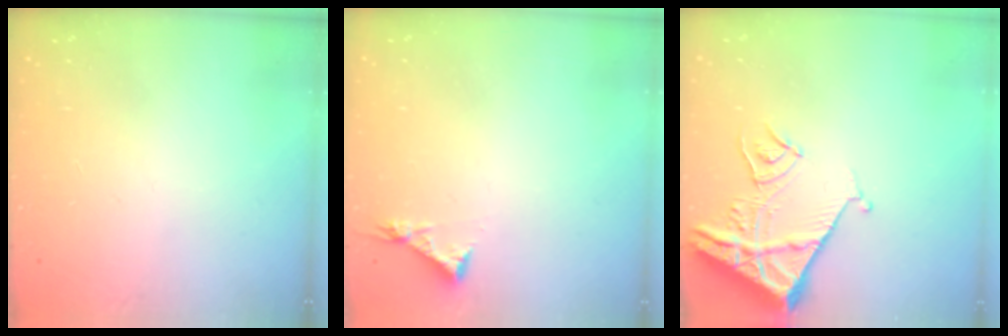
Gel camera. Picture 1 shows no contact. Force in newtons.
{"total": 3.8, "press": 3.7, "slide": 0.4}
{"total": 10.5, "press": 10.5, "slide": 1.2}